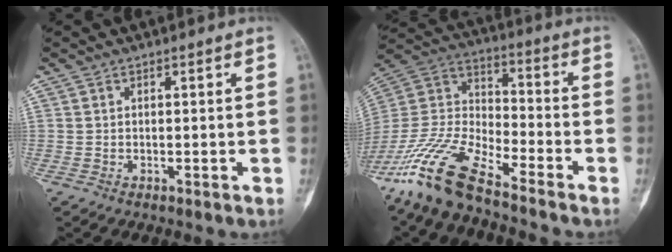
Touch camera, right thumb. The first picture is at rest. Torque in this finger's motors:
{"motor_torque": [0.30, 0.23, 1.46, -1.31, 0.19]}